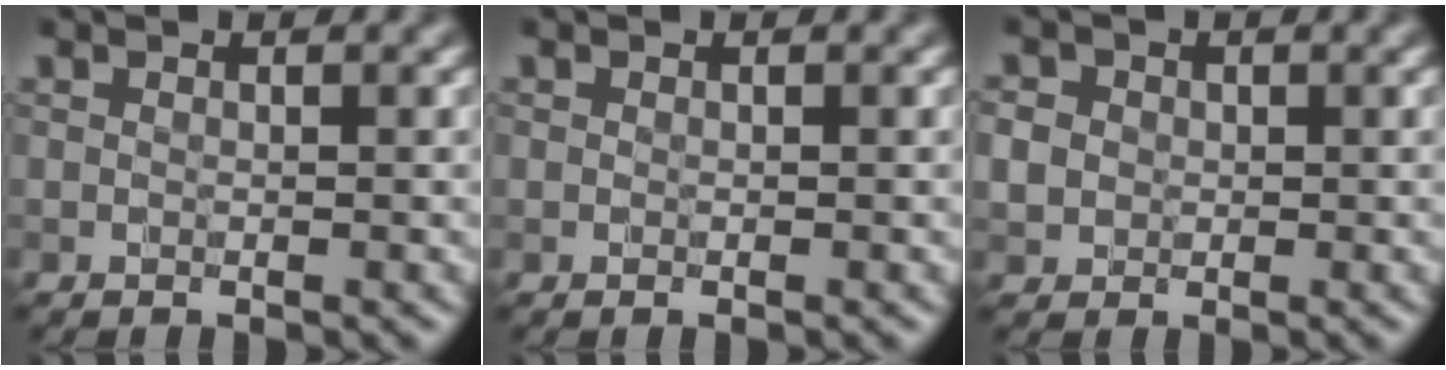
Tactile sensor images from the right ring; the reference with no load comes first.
{"total": 0.0}
{"total": 2.7, "force": [0.2, 2.6, 0.9], "torque": [-0.010, 0.010, -0.006]}